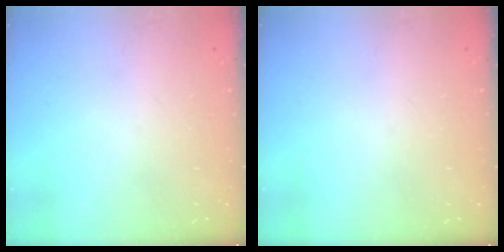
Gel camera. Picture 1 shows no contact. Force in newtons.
{"total": 0.0}